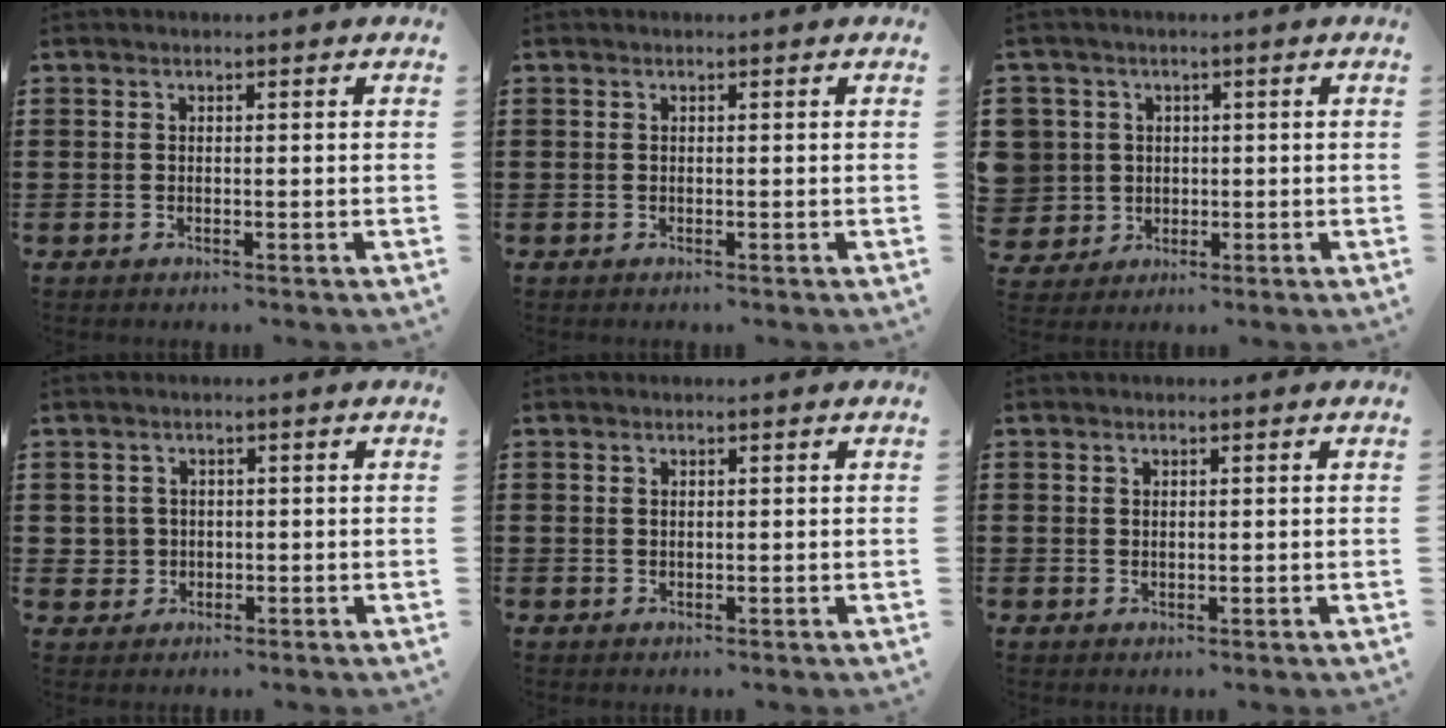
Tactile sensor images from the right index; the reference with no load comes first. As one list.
[{"total": 0.0}, {"total": 5.2, "force": [0.7, 5.1, 0.3], "torque": [-0.047, 0.009, 0.009]}, {"total": 2.2, "force": [0.0, 2.2, 0.2], "torque": [-0.014, 0.008, -0.004]}, {"total": 0.7, "force": [0.5, 0.4, 0.2], "torque": [-0.004, 0.002, 0.010]}, {"total": 0.7, "force": [0.5, 0.4, 0.2], "torque": [-0.005, 0.002, 0.011]}]